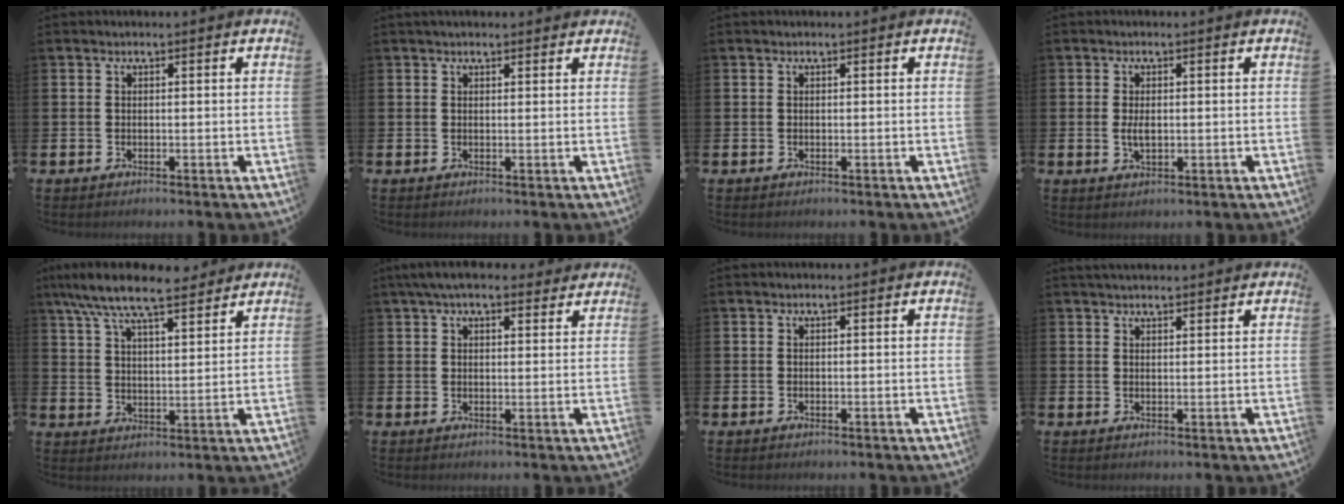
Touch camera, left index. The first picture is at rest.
{"total": 1.2, "force": [1.1, 0.4, 0.4], "torque": [0.001, 0.002, 0.019]}
{"total": 0.0}
{"total": 2.1, "force": [0.0, 1.0, 1.8], "torque": [-0.024, -0.002, -0.003]}
{"total": 8.6, "force": [7.6, 1.8, 3.4], "torque": [-0.087, -0.031, 0.135]}
{"total": 5.0, "force": [4.2, 1.6, 2.2], "torque": [-0.049, -0.007, 0.077]}
{"total": 0.0}
{"total": 2.1, "force": [2.1, 0.4, 0.3], "torque": [-0.002, -0.005, 0.036]}